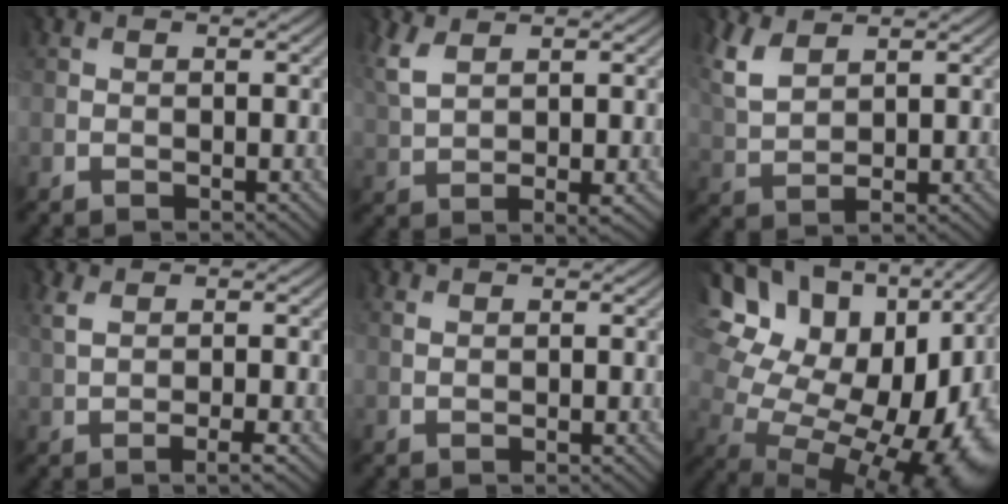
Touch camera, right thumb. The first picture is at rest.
{"total": 5.4, "force": [2.9, 2.1, 4.0], "torque": [-0.109, -0.002, 0.065]}
{"total": 6.2, "force": [4.3, 2.7, 3.6], "torque": [-0.111, 0.009, 0.090]}
{"total": 2.6, "force": [0.7, 0.4, 2.5], "torque": [-0.056, 0.003, 0.012]}
{"total": 1.2, "force": [1.0, 0.1, 0.7], "torque": [-0.017, 0.001, 0.021]}
{"total": 19.2, "force": [1.1, 13.6, 13.5], "torque": [-0.199, 0.013, 0.034]}